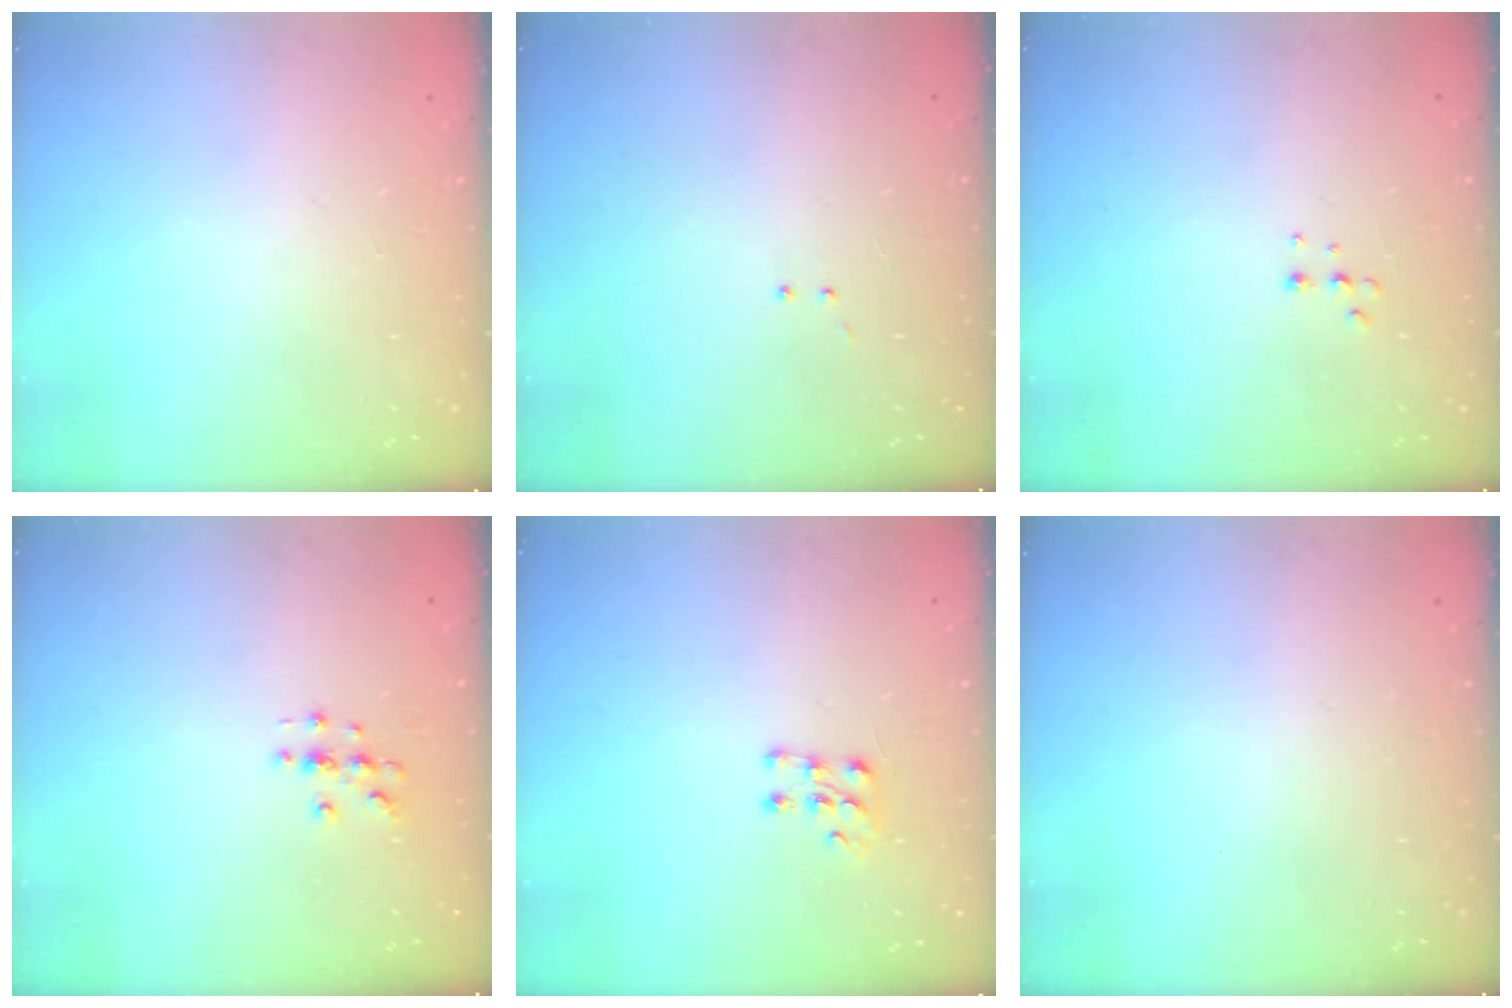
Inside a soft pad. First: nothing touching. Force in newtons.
{"total": 3.0, "press": 2.9, "slide": 0.7}
{"total": 4.0, "press": 4.0, "slide": 0.8}
{"total": 3.0, "press": 3.0, "slide": 0.3}
{"total": 6.3, "press": 6.1, "slide": 1.6}
{"total": 0.0}